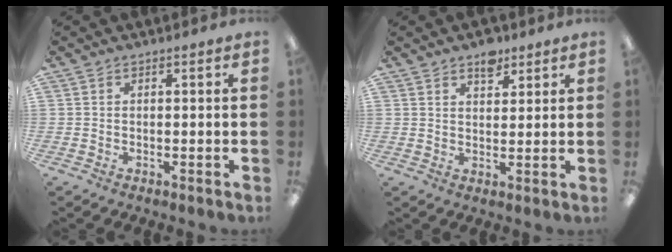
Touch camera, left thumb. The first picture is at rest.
{"total": 4.8, "force": [3.6, 2.6, 2.0], "torque": [-0.006, -0.020, 0.058]}